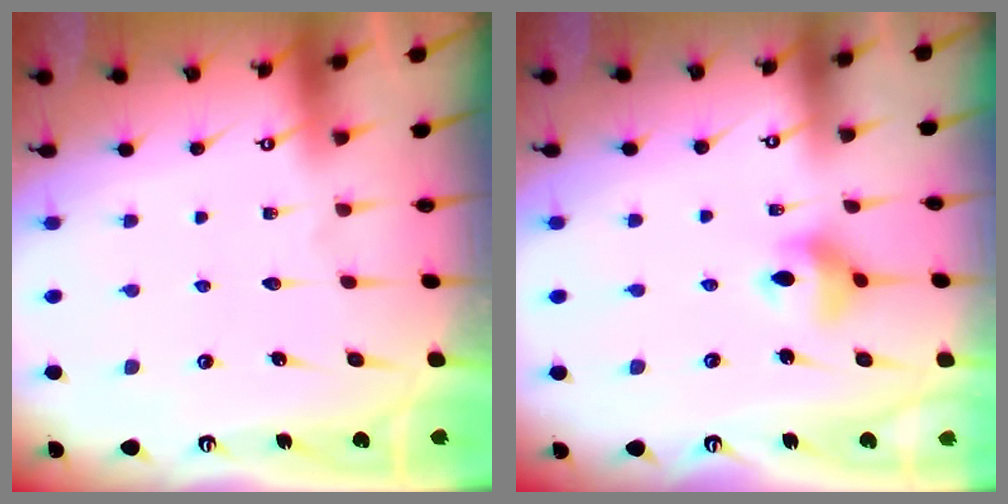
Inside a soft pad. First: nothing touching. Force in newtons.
{"total": 8.1, "press": 7.6, "slide": 2.7}